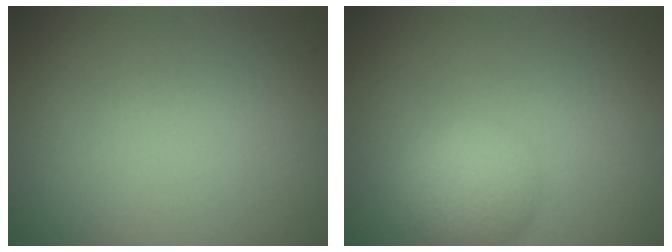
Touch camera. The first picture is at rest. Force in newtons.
{"total": 3.6, "press": 3.6, "slide": 0.2}